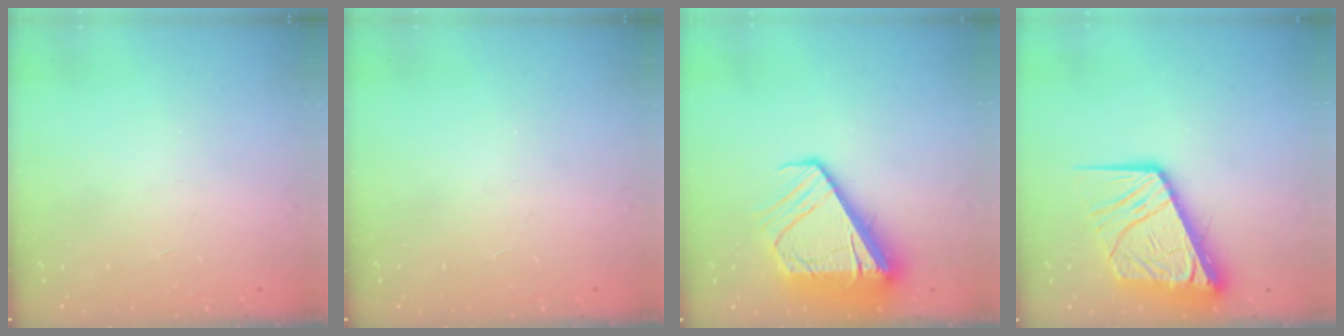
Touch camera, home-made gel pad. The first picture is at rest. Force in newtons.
{"total": 0.0}
{"total": 13.5, "press": 13.4, "slide": 1.6}
{"total": 16.5, "press": 16.3, "slide": 2.0}